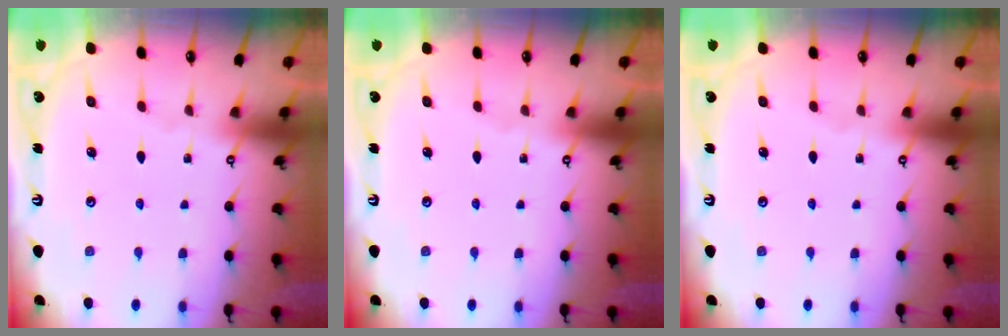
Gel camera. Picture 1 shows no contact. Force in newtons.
{"total": 0.0}
{"total": 0.0}